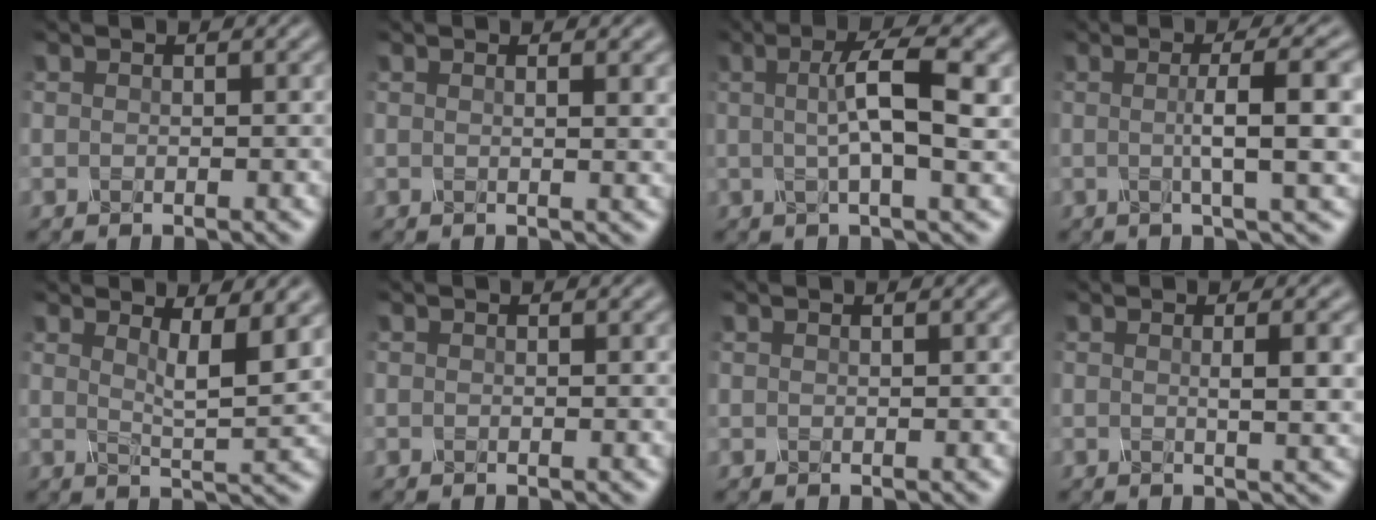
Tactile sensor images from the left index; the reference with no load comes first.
{"total": 2.3, "force": [0.9, 0.8, 1.9], "torque": [-0.011, 0.011, -0.004]}
{"total": 5.6, "force": [0.7, 1.0, 5.5], "torque": [-0.096, 0.008, 0.019]}
{"total": 6.2, "force": [0.1, 0.9, 6.1], "torque": [-0.092, 0.013, 0.008]}
{"total": 4.4, "force": [2.1, 0.7, 3.8], "torque": [-0.058, -0.006, 0.045]}
{"total": 0.0}
{"total": 0.8, "force": [0.6, 0.4, 0.4], "torque": [0.008, -0.001, -0.005]}
{"total": 3.9, "force": [0.5, 0.9, 3.8], "torque": [-0.043, 0.013, 0.008]}